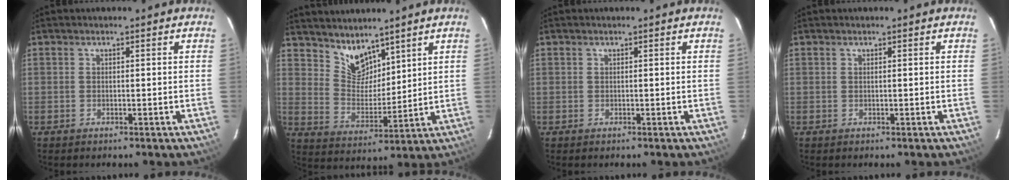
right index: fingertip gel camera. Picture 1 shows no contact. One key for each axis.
{"total": 7.9, "fx": 6.5, "fy": 3.7, "fz": 2.6, "tx": -0.037, "ty": 0.001, "tz": 0.132}
{"total": 0.6, "fx": 0.0, "fy": 0.6, "fz": -0.1, "tx": 0.003, "ty": 0.002, "tz": 0.000}
{"total": 0.0}